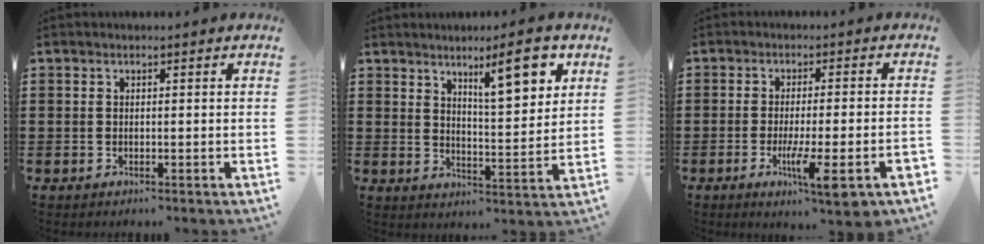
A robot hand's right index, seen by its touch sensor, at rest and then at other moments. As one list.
[{"total": 9.0, "force": [5.4, 2.4, 6.8], "torque": [-0.097, -0.018, 0.083]}, {"total": 8.5, "force": [-3.7, 0.4, 7.7], "torque": [-0.133, -0.017, -0.062]}]